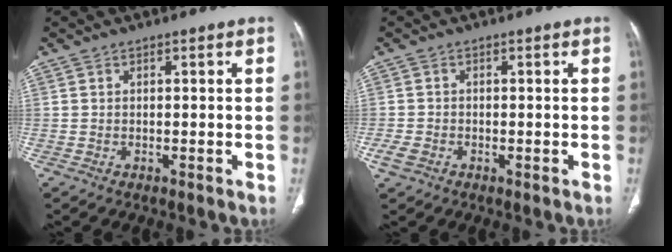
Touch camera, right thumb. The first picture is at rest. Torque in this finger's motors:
{"motor_torque": [1.29, 1.28, 0.38, -0.49, 0.01]}